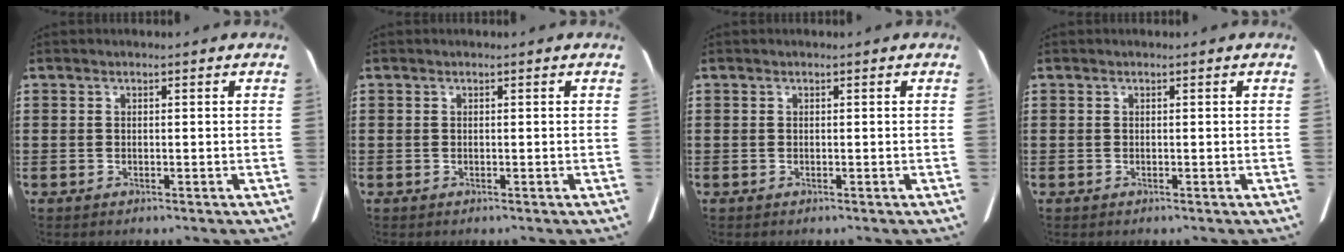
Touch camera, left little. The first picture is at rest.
{"total": 0.0}
{"total": 0.0}
{"total": 0.0}